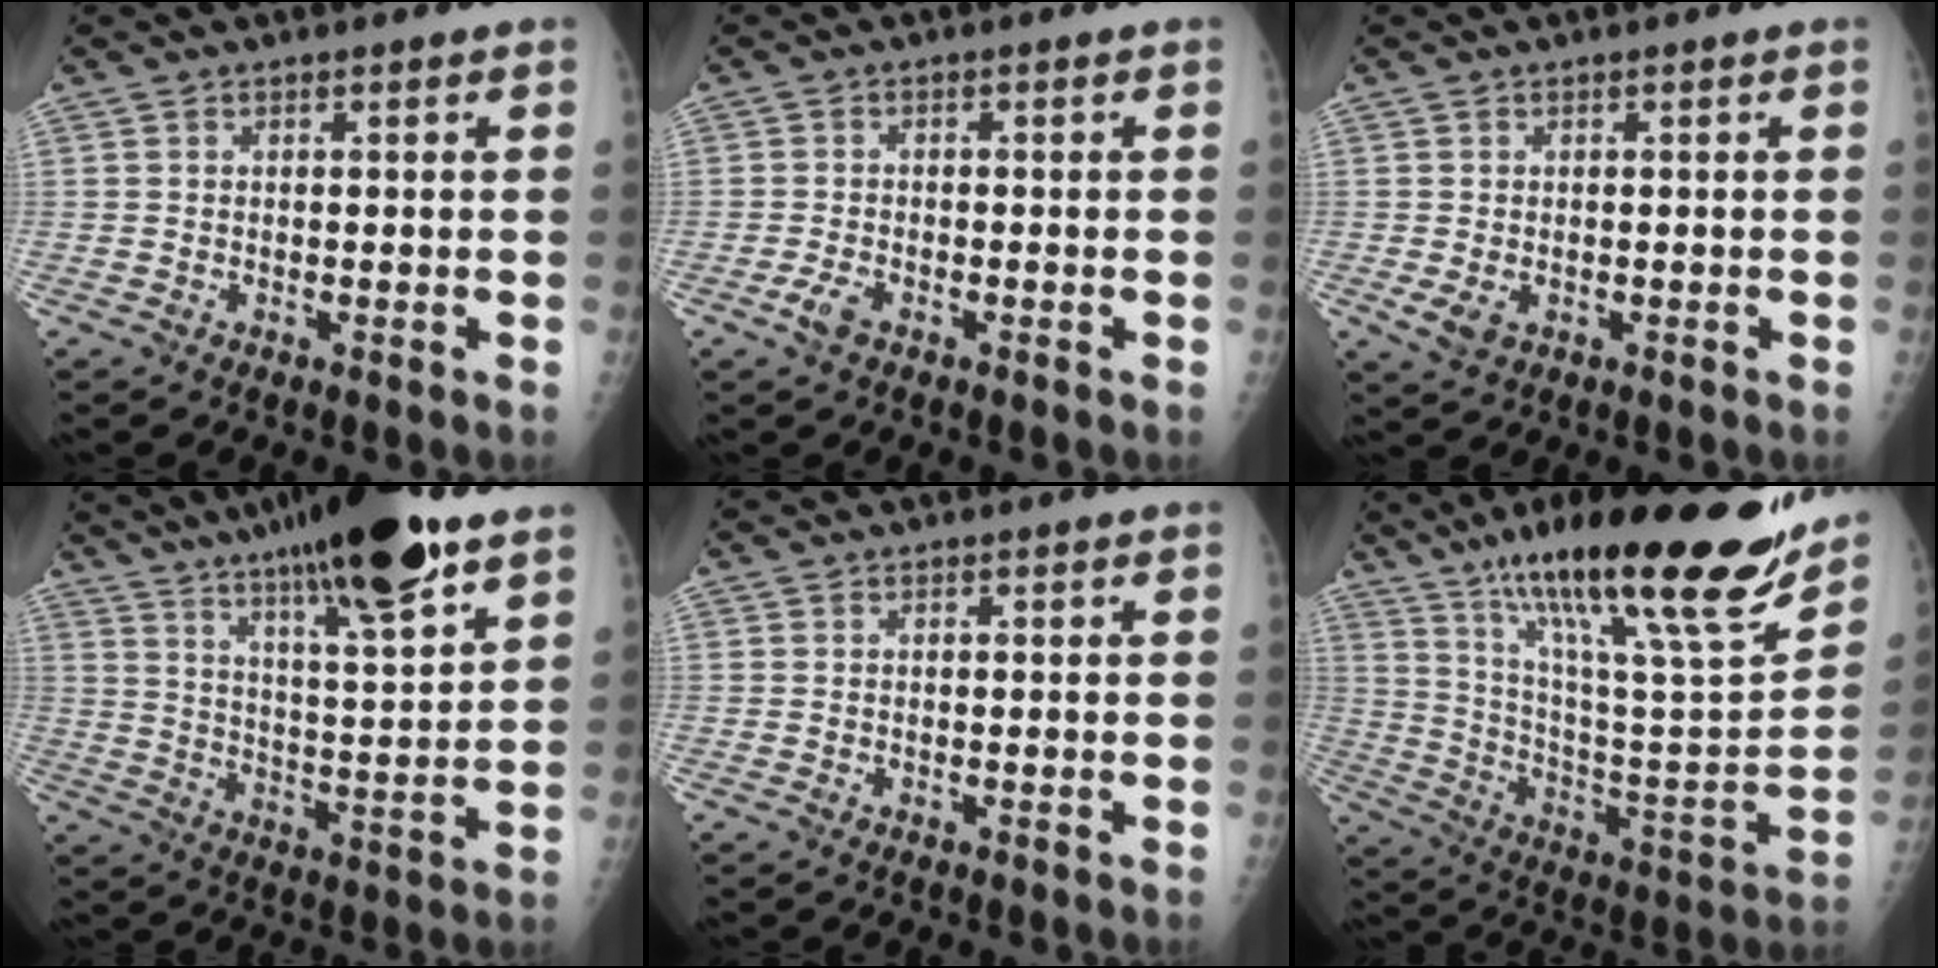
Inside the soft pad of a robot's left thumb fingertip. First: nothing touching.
{"total": 2.5, "force": [-1.5, 1.3, 1.6], "torque": [-0.040, 0.003, -0.029]}
{"total": 2.8, "force": [-0.6, 1.9, 1.9], "torque": [-0.038, -0.006, -0.004]}
{"total": 21.1, "force": [14.2, 3.0, 15.4], "torque": [-0.239, -0.048, 0.231]}
{"total": 0.0}
{"total": 31.0, "force": [20.7, 5.5, 22.4], "torque": [-0.334, -0.066, 0.338]}